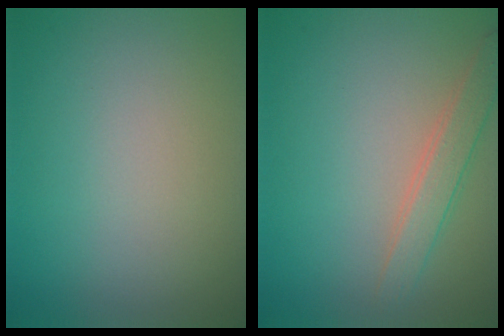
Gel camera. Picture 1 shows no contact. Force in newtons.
{"total": 2.4, "press": 2.4, "slide": 0.1}